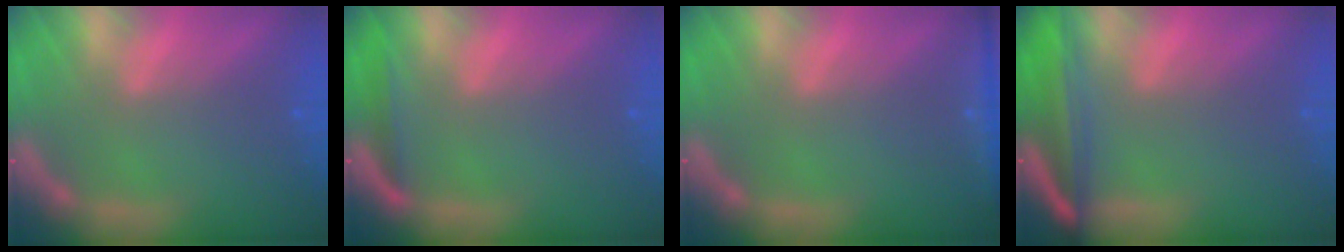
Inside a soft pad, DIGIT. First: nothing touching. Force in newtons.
{"total": 1.9}
{"total": 3.0}
{"total": 7.6}